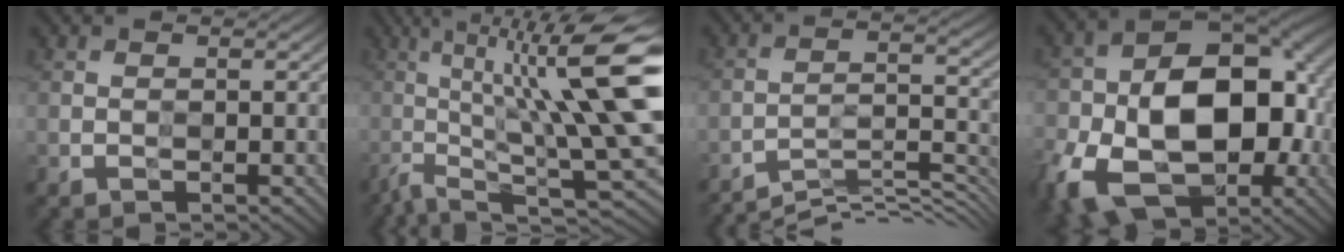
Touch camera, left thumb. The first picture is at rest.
{"total": 16.7, "force": [-0.9, 3.0, 16.4], "torque": [-0.257, 0.010, -0.007]}
{"total": 9.7, "force": [-8.5, 1.4, 4.5], "torque": [-0.085, 0.009, -0.133]}
{"total": 19.2, "force": [-5.0, 12.6, 13.6], "torque": [-0.244, -0.049, -0.073]}